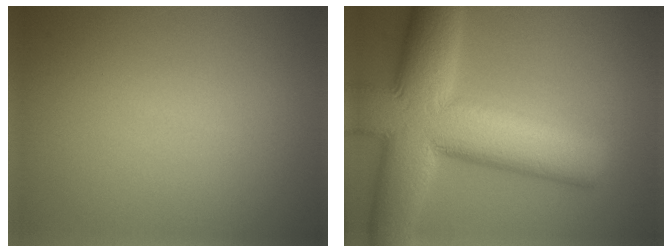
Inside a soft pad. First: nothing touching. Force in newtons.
{"total": 14.6, "press": 14.5, "slide": 0.7}